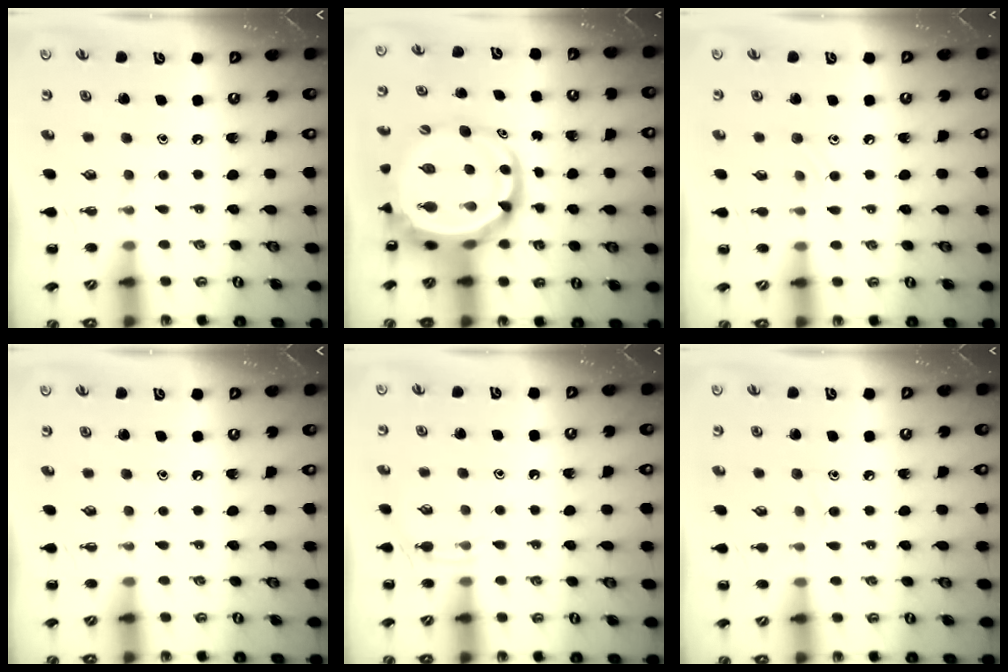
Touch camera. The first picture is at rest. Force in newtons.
{"total": 10.1, "press": 9.7, "slide": 2.8}
{"total": 6.4, "press": 6.1, "slide": 2.0}
{"total": 0.0}
{"total": 4.0, "press": 3.8, "slide": 1.3}
{"total": 6.9, "press": 6.4, "slide": 2.4}